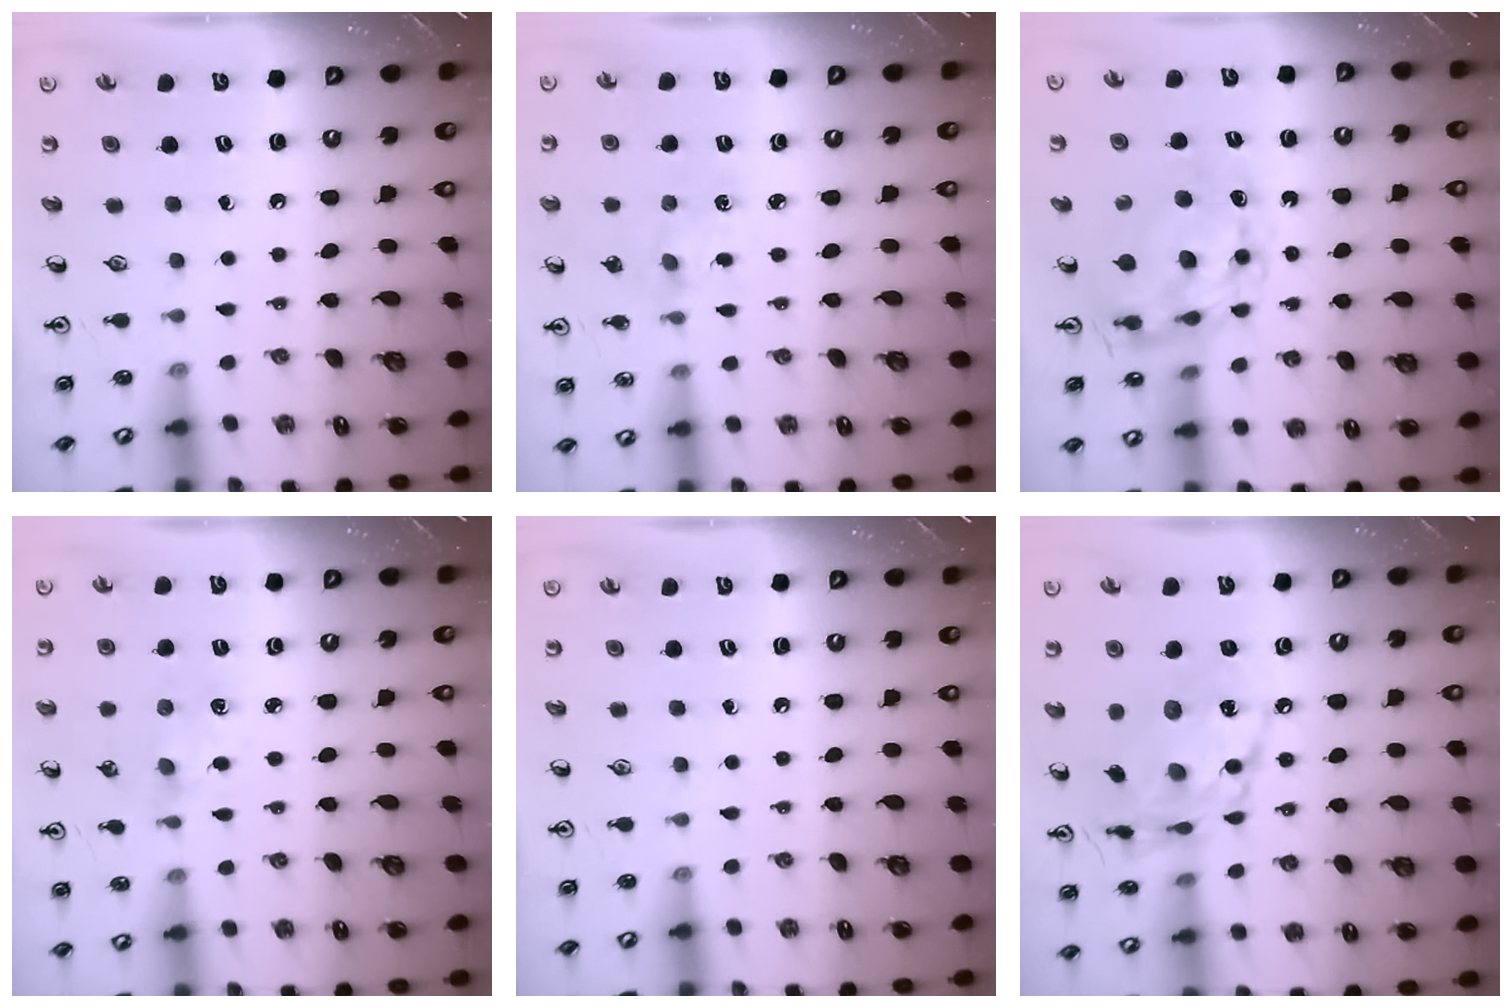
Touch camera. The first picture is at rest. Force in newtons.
{"total": 2.7, "press": 2.7, "slide": 0.4}
{"total": 9.0, "press": 8.9, "slide": 0.9}
{"total": 3.4, "press": 3.4, "slide": 0.4}
{"total": 0.0}
{"total": 16.0, "press": 16.0, "slide": 1.5}